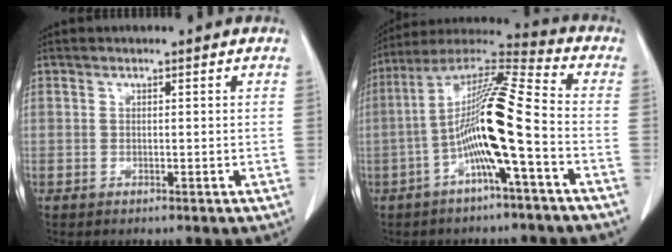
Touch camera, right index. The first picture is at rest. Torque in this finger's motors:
{"motor_torque": [1.99, -0.15, 0.57, 0.21]}